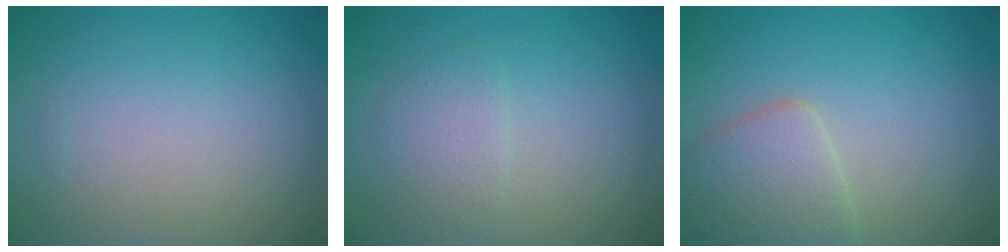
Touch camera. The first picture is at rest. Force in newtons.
{"total": 1.8, "press": 1.8, "slide": 0.1}
{"total": 3.7, "press": 3.7, "slide": 0.2}